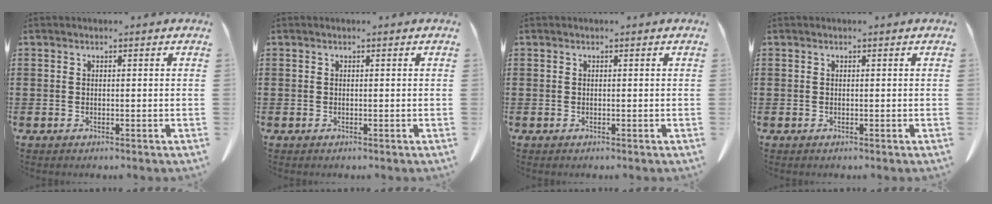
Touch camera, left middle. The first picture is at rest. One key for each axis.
{"total": 0.0}
{"total": 0.0}
{"total": 0.0}